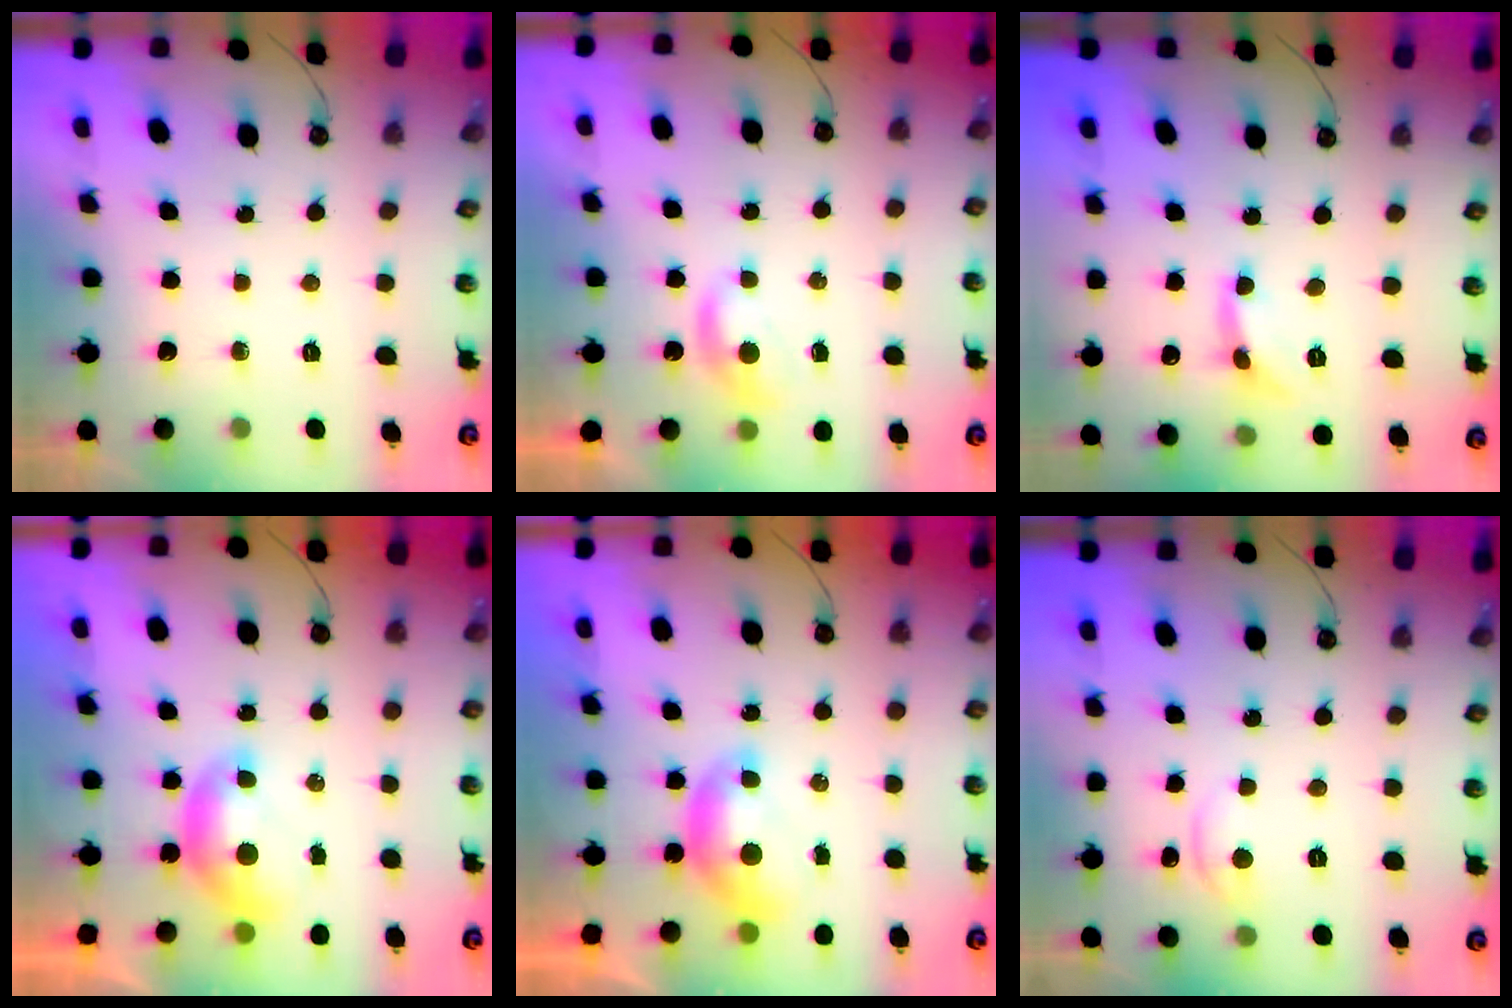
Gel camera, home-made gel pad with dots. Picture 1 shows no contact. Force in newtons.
{"total": 0.9, "press": 0.8, "slide": 0.4}
{"total": 1.5, "press": 1.4, "slide": 0.3}
{"total": 0.0}
{"total": 0.0}
{"total": 1.1, "press": 1.1, "slide": 0.2}